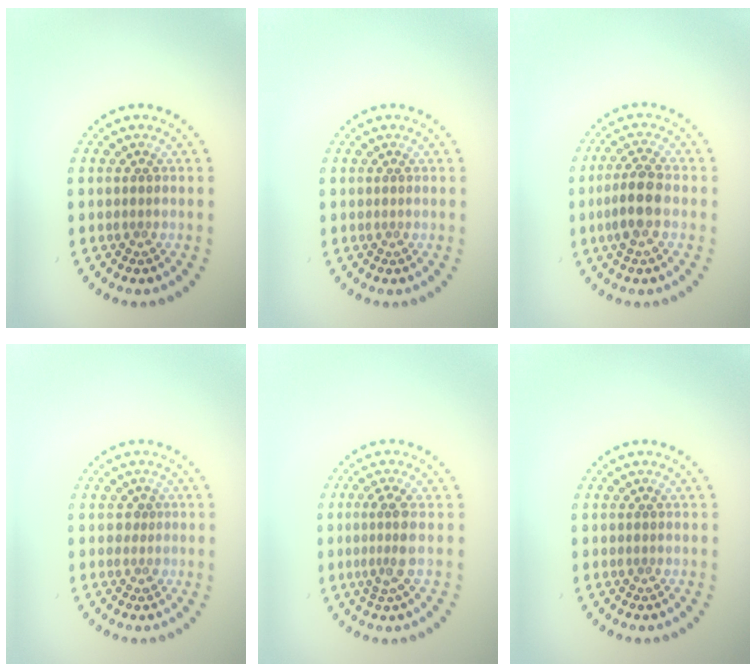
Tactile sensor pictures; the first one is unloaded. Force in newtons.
{"total": 0.0}
{"total": 3.6, "press": 3.4, "slide": 1.1}
{"total": 1.1, "press": 0.9, "slide": 0.7}
{"total": 2.4, "press": 1.9, "slide": 1.5}
{"total": 0.0}